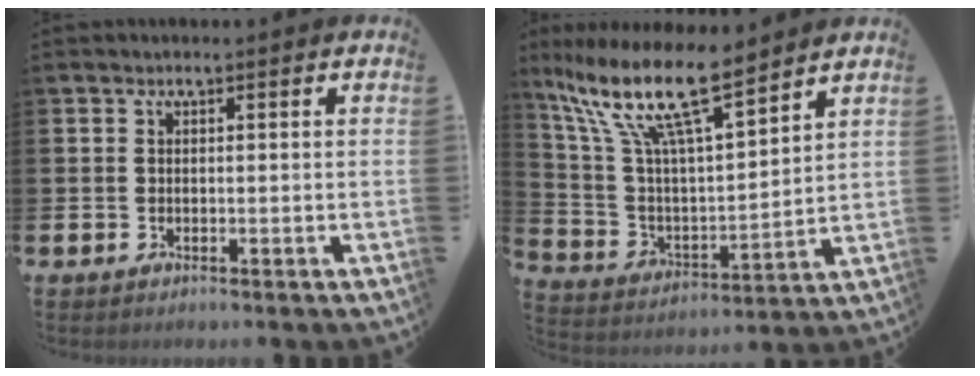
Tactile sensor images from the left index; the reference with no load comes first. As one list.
[{"total": 13.8, "force": [10.4, 2.8, 8.6], "torque": [-0.204, -0.048, 0.179]}]